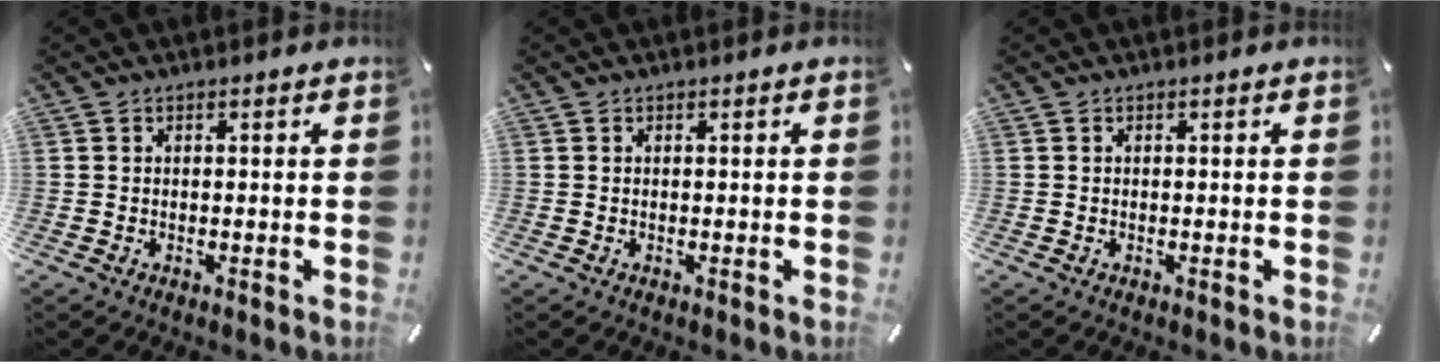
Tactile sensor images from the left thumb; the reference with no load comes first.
{"total": 0.0}
{"total": 0.0}